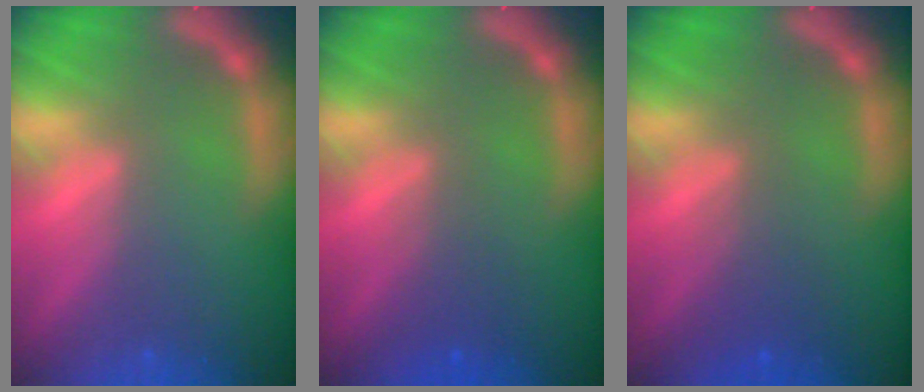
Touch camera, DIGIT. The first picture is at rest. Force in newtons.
{"total": 1.9}
{"total": 2.4}